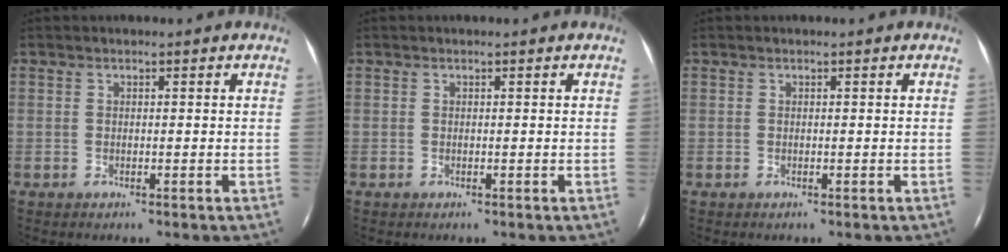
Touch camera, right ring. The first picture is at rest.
{"total": 0.0}
{"total": 0.0}